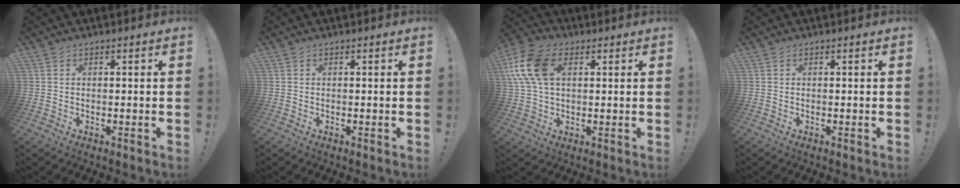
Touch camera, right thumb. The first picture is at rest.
{"total": 0.0}
{"total": 14.6, "force": [4.0, 9.2, 10.6], "torque": [-0.226, 0.004, 0.078]}
{"total": 0.0}